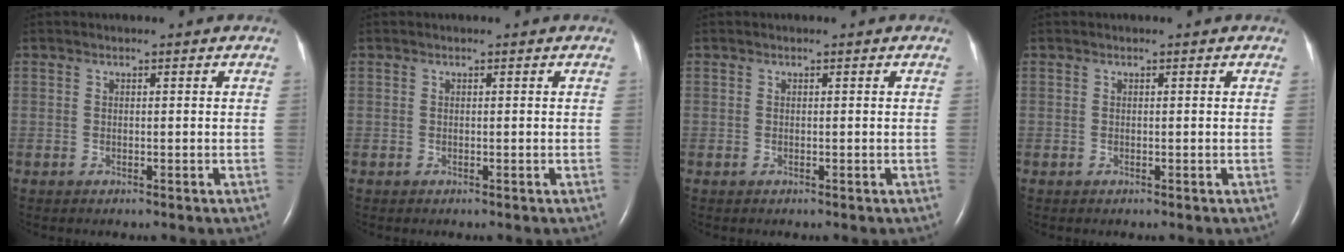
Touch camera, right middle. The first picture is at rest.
{"total": 0.0}
{"total": 0.0}
{"total": 0.0}